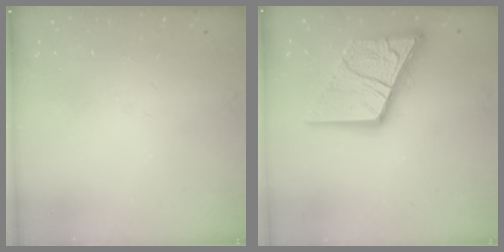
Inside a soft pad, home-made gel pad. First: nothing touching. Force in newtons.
{"total": 21.2, "press": 21.1, "slide": 2.4}